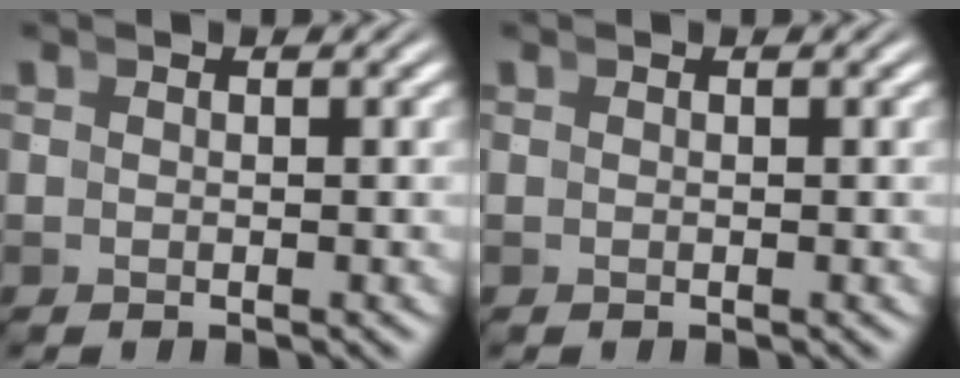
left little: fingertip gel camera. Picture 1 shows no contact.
{"total": 0.0}